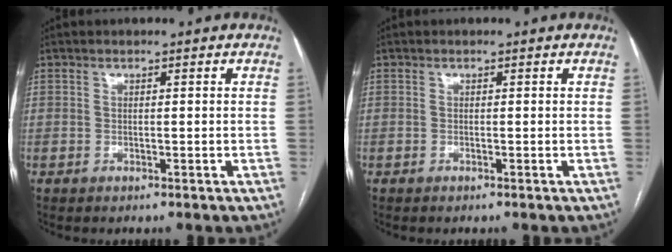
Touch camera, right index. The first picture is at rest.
{"total": 0.0}